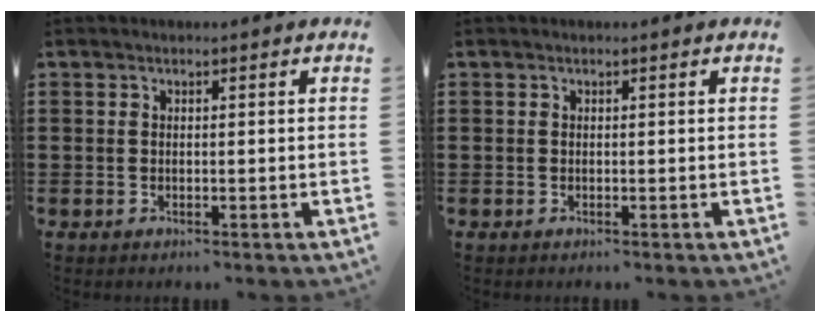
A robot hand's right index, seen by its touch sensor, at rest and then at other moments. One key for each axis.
{"total": 0.0}